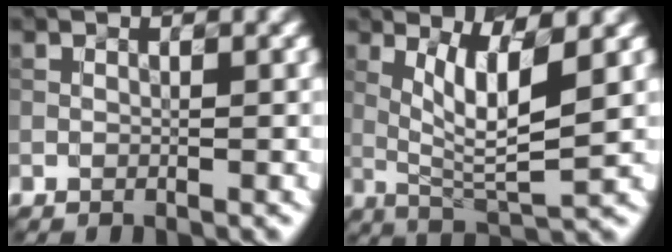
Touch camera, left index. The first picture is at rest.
{"total": 5.9, "force": [1.4, 1.2, 5.6], "torque": [-0.106, -0.011, 0.034]}